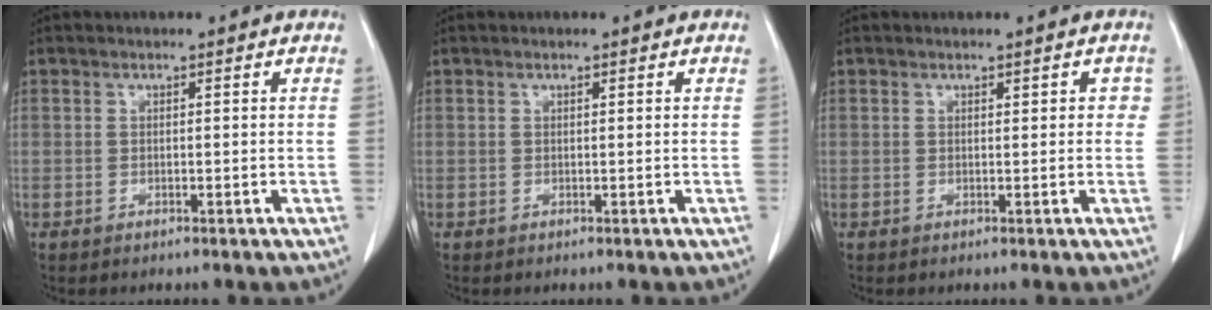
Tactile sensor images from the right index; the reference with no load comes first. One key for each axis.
{"total": 0.0}
{"total": 1.8, "fx": 0.5, "fy": 0.9, "fz": 1.5, "tx": -0.013, "ty": 0.010, "tz": 0.005}